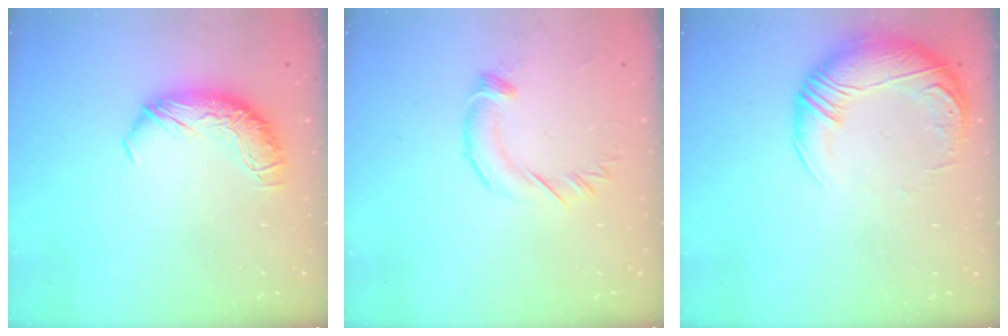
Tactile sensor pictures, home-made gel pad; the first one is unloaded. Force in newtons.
{"total": 2.5, "press": 2.5, "slide": 0.2}
{"total": 3.0, "press": 0.1, "slide": 3.0}